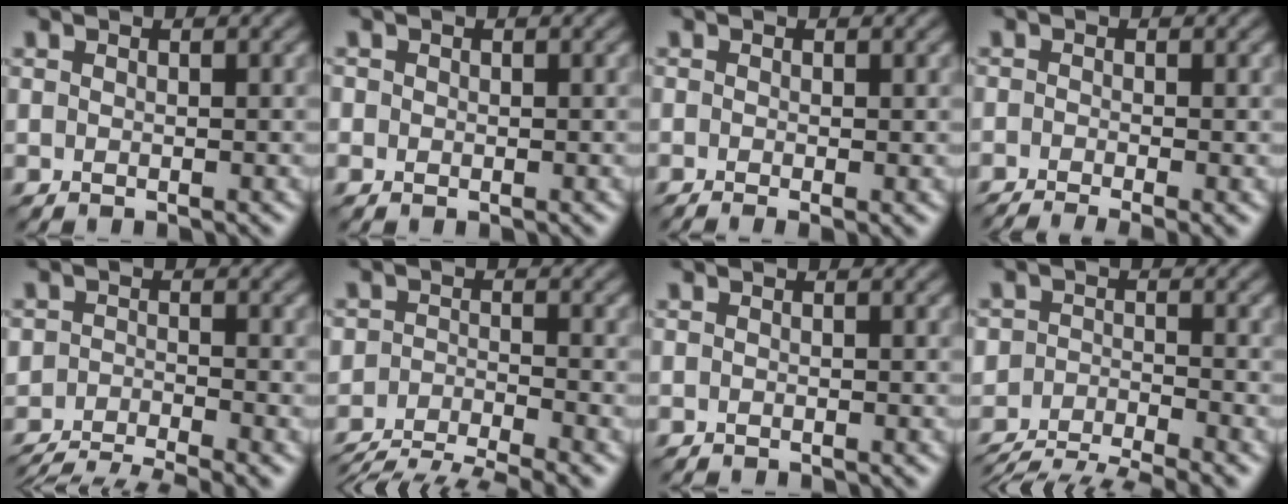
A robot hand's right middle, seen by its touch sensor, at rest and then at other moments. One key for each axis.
{"total": 0.6, "fx": 0.0, "fy": 0.5, "fz": 0.0, "tx": 0.007, "ty": -0.001, "tz": -0.003}
{"total": 1.5, "fx": -0.6, "fy": 0.2, "fz": 1.3, "tx": -0.020, "ty": -0.007, "tz": -0.011}
{"total": 3.4, "fx": -2.3, "fy": 0.7, "fz": 2.5, "tx": -0.034, "ty": -0.012, "tz": -0.042}
{"total": 6.8, "fx": -6.2, "fy": 1.3, "fz": 2.6, "tx": -0.041, "ty": -0.014, "tz": -0.103}
{"total": 5.7, "fx": -5.2, "fy": 1.2, "fz": 2.1, "tx": -0.036, "ty": -0.014, "tz": -0.090}
{"total": 0.6, "fx": -0.5, "fy": -0.1, "fz": -0.1, "tx": 0.004, "ty": -0.003, "tz": -0.010}
{"total": 6.5, "fx": -6.0, "fy": 1.3, "fz": 2.0, "tx": -0.031, "ty": -0.013, "tz": -0.102}